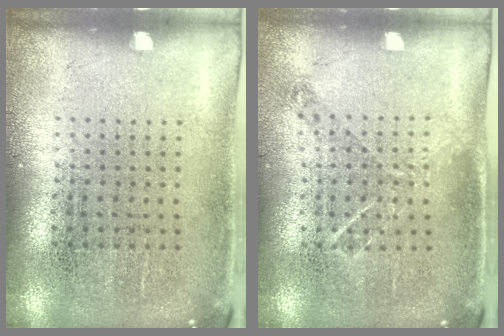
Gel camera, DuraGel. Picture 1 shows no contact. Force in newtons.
{"total": 0.9, "press": 0.8, "slide": 0.3}